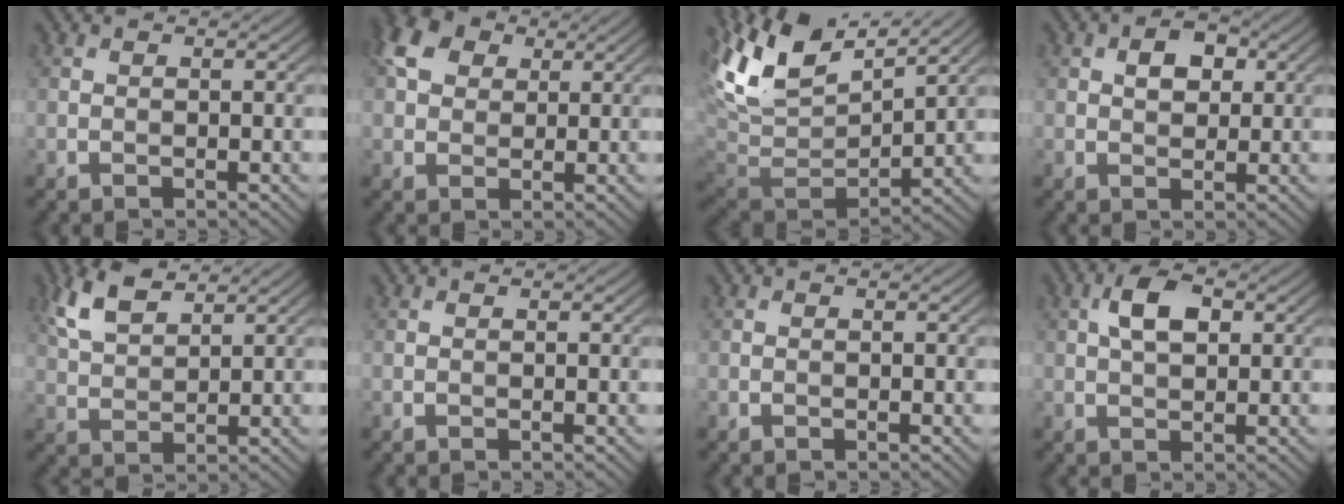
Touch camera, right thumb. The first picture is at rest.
{"total": 6.2, "force": [2.4, 4.7, 3.2], "torque": [-0.083, 0.014, 0.037]}
{"total": 13.1, "force": [7.0, 6.4, 9.1], "torque": [-0.223, 0.022, 0.138]}
{"total": 3.6, "force": [1.0, 2.5, 2.4], "torque": [-0.043, 0.004, 0.013]}
{"total": 6.4, "force": [4.1, 2.7, 4.1], "torque": [-0.104, 0.009, 0.087]}
{"total": 0.0}
{"total": 0.0}
{"total": 4.8, "force": [1.3, 2.5, 3.8], "torque": [-0.078, 0.009, 0.020]}